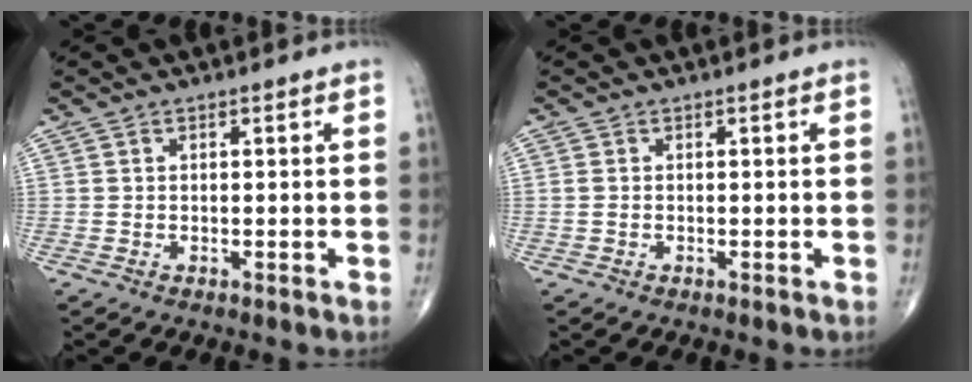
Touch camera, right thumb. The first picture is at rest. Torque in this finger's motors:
{"motor_torque": [-0.10, -0.05, -0.01, 0.25, -0.02]}